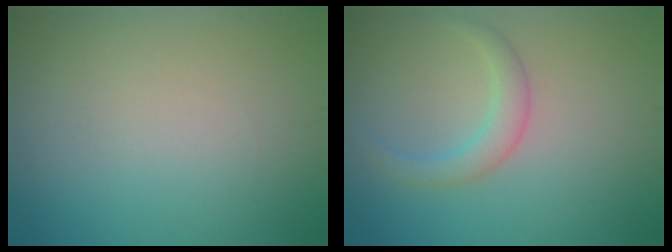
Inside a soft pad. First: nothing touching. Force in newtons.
{"total": 2.4, "press": 2.4, "slide": 0.1}